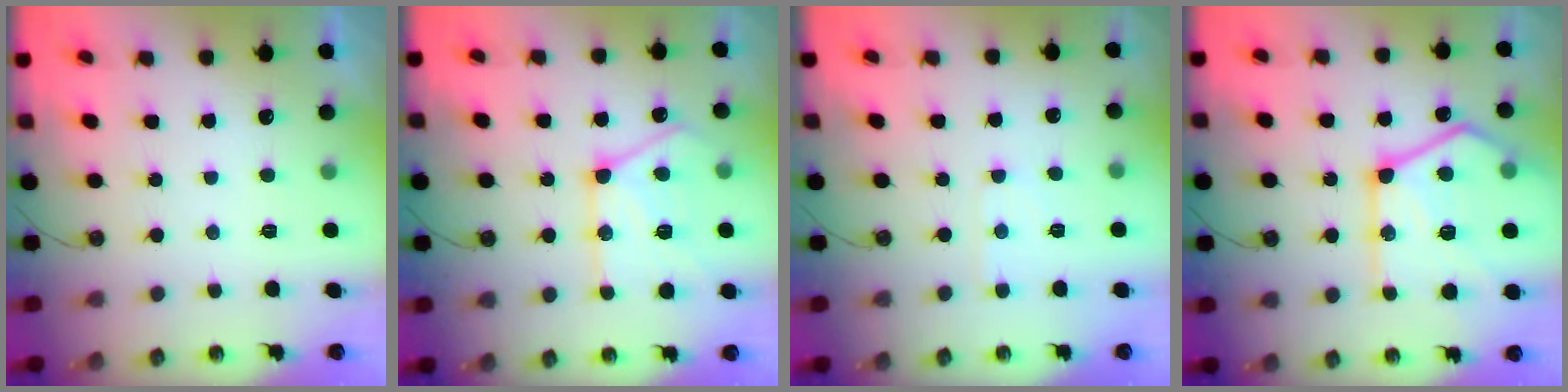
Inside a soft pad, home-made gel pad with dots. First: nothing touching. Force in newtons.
{"total": 17.5, "press": 17.4, "slide": 1.7}
{"total": 2.5, "press": 2.5, "slide": 0.4}
{"total": 25.7, "press": 25.7, "slide": 1.9}